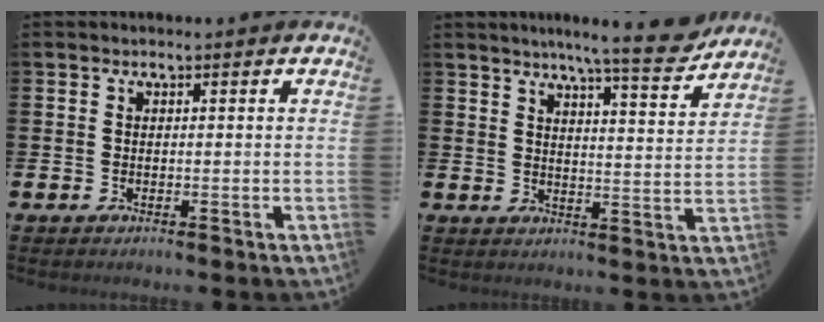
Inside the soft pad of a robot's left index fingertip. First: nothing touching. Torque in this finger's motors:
{"motor_torque": [0.96, -1.18, 0.52, 0.17]}